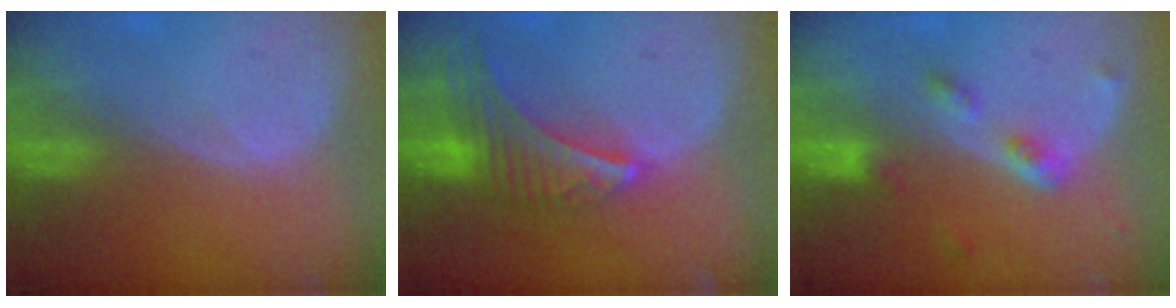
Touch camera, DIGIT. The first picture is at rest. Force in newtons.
{"total": 9.2, "press": 8.1, "slide": 4.3}
{"total": 4.4, "press": 4.0, "slide": 1.7}